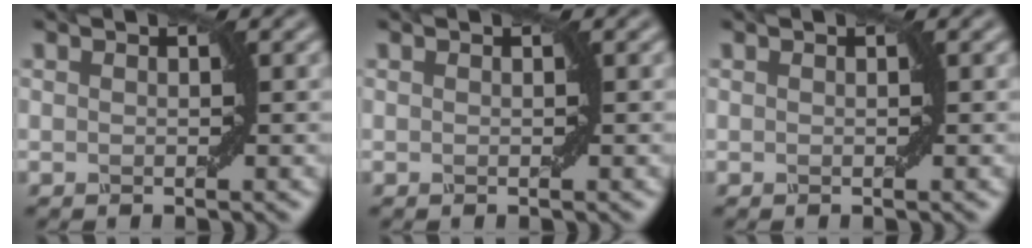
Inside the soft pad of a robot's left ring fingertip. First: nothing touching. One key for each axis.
{"total": 0.0}
{"total": 0.0}